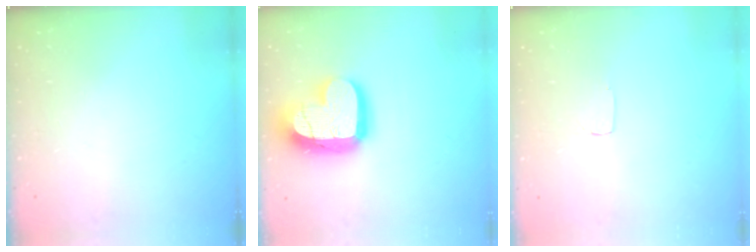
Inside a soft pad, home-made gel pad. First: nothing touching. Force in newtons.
{"total": 19.8, "press": 19.8, "slide": 1.5}
{"total": 2.6, "press": 2.6, "slide": 0.2}